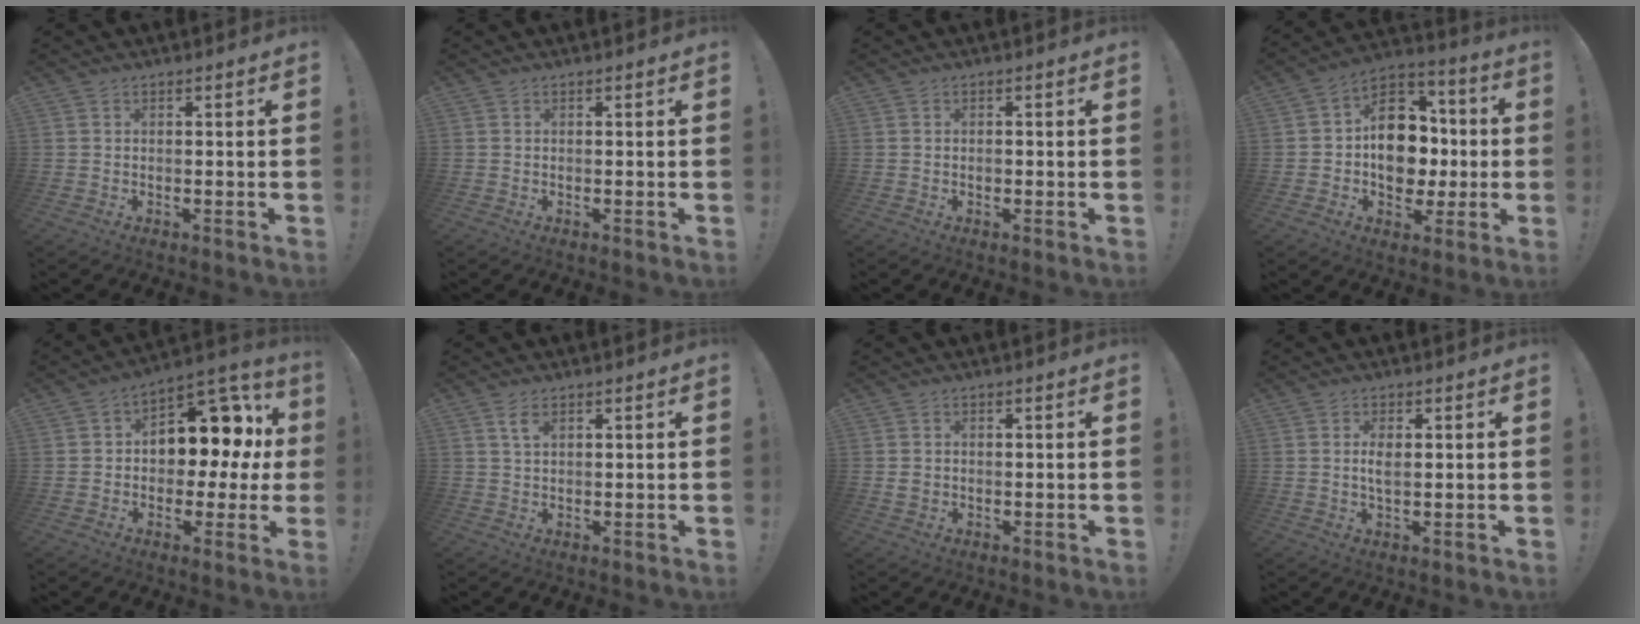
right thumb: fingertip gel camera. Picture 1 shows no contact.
{"total": 0.0}
{"total": 0.7, "force": [-0.3, 0.5, 0.3], "torque": [0.003, -0.001, -0.008]}
{"total": 16.1, "force": [-0.4, 12.9, 9.7], "torque": [-0.138, 0.017, 0.001]}
{"total": 12.3, "force": [2.5, 8.3, 8.8], "torque": [-0.106, -0.024, 0.042]}
{"total": 3.2, "force": [1.7, 1.4, 2.3], "torque": [-0.040, -0.003, 0.029]}
{"total": 1.5, "force": [0.5, 1.2, 0.6], "torque": [-0.003, 0.000, 0.009]}
{"total": 3.3, "force": [0.8, 1.4, 2.8], "torque": [-0.049, -0.007, 0.008]}